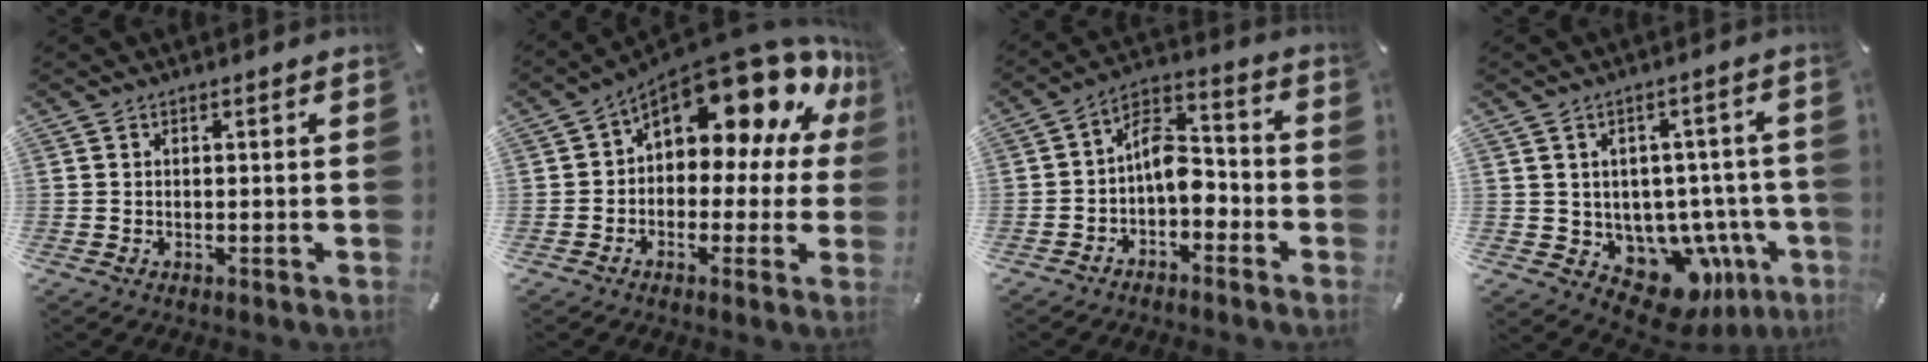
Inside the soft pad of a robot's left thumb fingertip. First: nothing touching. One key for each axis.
{"total": 19.4, "fx": 10.2, "fy": 9.9, "fz": 13.3, "tx": -0.184, "ty": -0.075, "tz": 0.173}
{"total": 9.0, "fx": -2.3, "fy": 6.2, "fz": 6.2, "tx": -0.099, "ty": 0.010, "tz": -0.042}
{"total": 10.3, "fx": -4.6, "fy": 7.6, "fz": 5.3, "tx": -0.053, "ty": 0.004, "tz": -0.060}